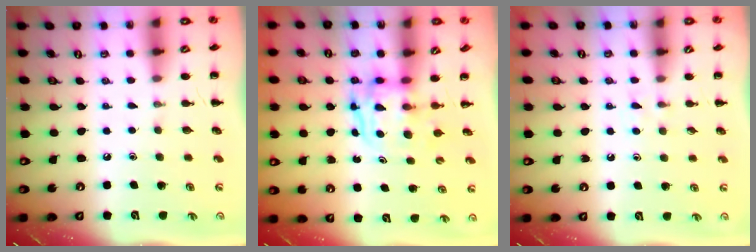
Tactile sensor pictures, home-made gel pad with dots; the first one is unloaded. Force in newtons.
{"total": 3.9, "press": 3.9, "slide": 0.4}
{"total": 3.1, "press": 2.9, "slide": 1.2}